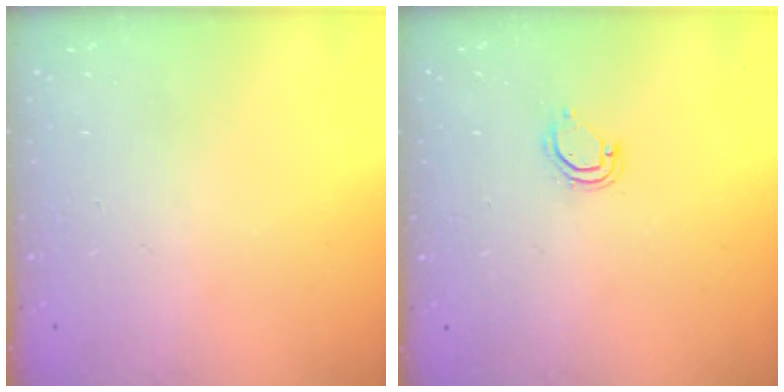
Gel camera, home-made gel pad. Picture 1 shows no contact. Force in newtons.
{"total": 4.7, "press": 4.7, "slide": 0.2}